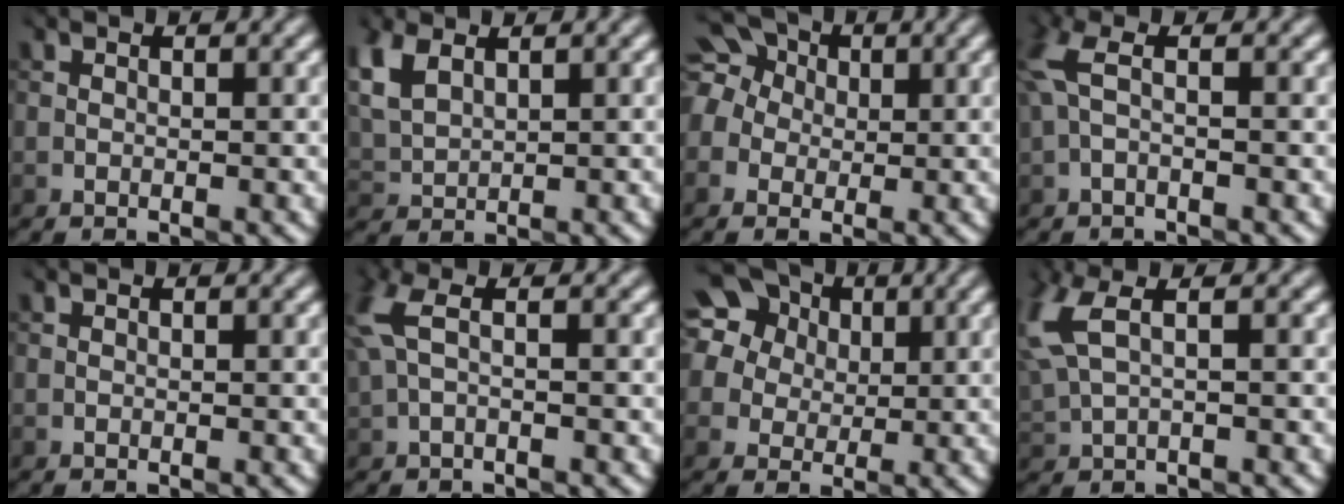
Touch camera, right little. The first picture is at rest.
{"total": 3.9, "force": [1.8, 2.4, 2.5], "torque": [-0.079, 0.008, 0.043]}
{"total": 8.5, "force": [1.8, 7.5, 3.7], "torque": [-0.092, 0.039, 0.003]}
{"total": 2.4, "force": [0.1, 0.9, 2.2], "torque": [-0.067, 0.008, 0.000]}
{"total": 0.0}
{"total": 2.8, "force": [0.6, 1.3, 2.4], "torque": [-0.074, 0.006, 0.013]}
{"total": 12.6, "force": [5.1, 10.3, 5.3], "torque": [-0.146, 0.028, 0.086]}
{"total": 4.9, "force": [1.6, 2.0, 4.2], "torque": [-0.126, 0.006, 0.039]}